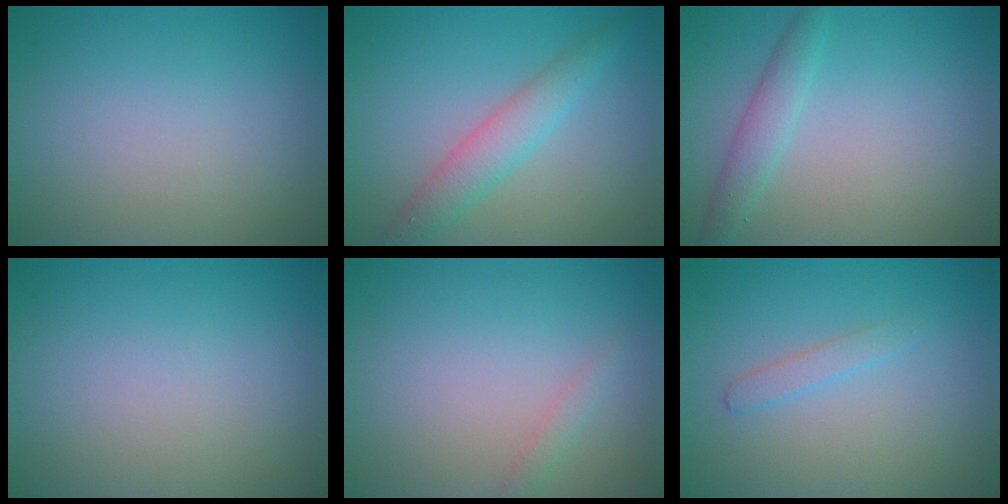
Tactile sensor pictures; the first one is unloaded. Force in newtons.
{"total": 3.3, "press": 3.3, "slide": 0.0}
{"total": 2.2, "press": 2.2, "slide": 0.0}
{"total": 0.0}
{"total": 0.9, "press": 0.9, "slide": 0.0}
{"total": 1.2, "press": 1.2, "slide": 0.0}